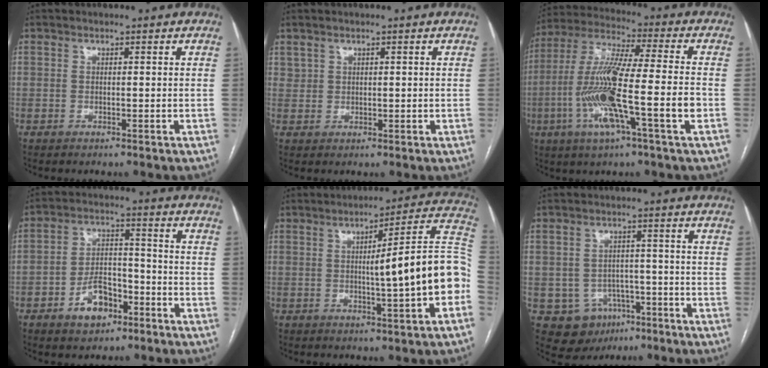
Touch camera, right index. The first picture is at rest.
{"total": 1.7, "force": [1.1, 1.2, 0.3], "torque": [0.001, 0.001, 0.021]}
{"total": 16.0, "force": [-4.2, 0.6, 15.5], "torque": [-0.305, -0.004, -0.083]}
{"total": 7.8, "force": [-4.2, 4.2, 5.0], "torque": [-0.096, 0.017, -0.068]}
{"total": 15.1, "force": [-1.9, 0.1, 15.0], "torque": [-0.184, 0.026, -0.029]}
{"total": 7.7, "force": [-3.6, 6.4, 2.3], "torque": [-0.034, 0.013, -0.040]}